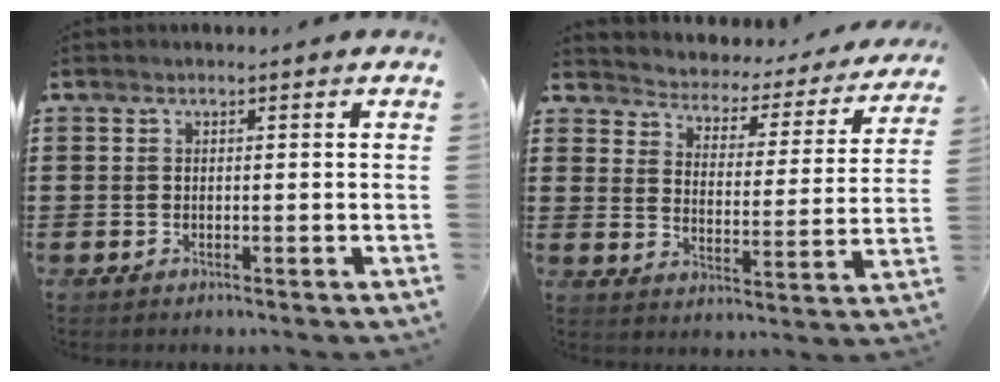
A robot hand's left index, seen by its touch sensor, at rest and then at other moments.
{"total": 2.5, "force": [2.4, 0.6, -0.2], "torque": [-0.018, -0.030, 0.030]}